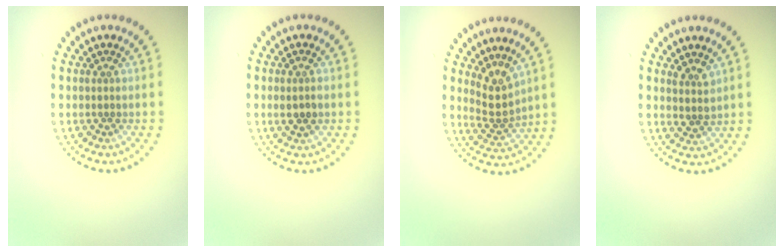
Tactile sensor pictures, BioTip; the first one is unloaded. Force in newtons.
{"total": 1.6, "press": 1.5, "slide": 0.5}
{"total": 2.7, "press": 1.9, "slide": 1.9}
{"total": 1.6, "press": 1.3, "slide": 1.0}